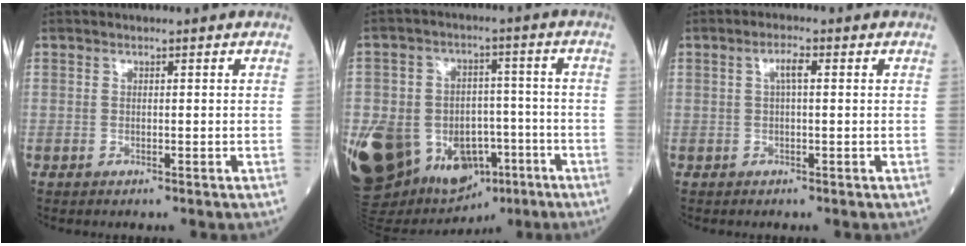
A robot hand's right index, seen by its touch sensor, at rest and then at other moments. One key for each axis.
{"total": 24.3, "fx": -9.3, "fy": 17.0, "fz": 14.7, "tx": -0.332, "ty": 0.004, "tz": -0.134}
{"total": 2.1, "fx": 0.7, "fy": 0.3, "fz": 1.9, "tx": -0.041, "ty": 0.007, "tz": 0.011}